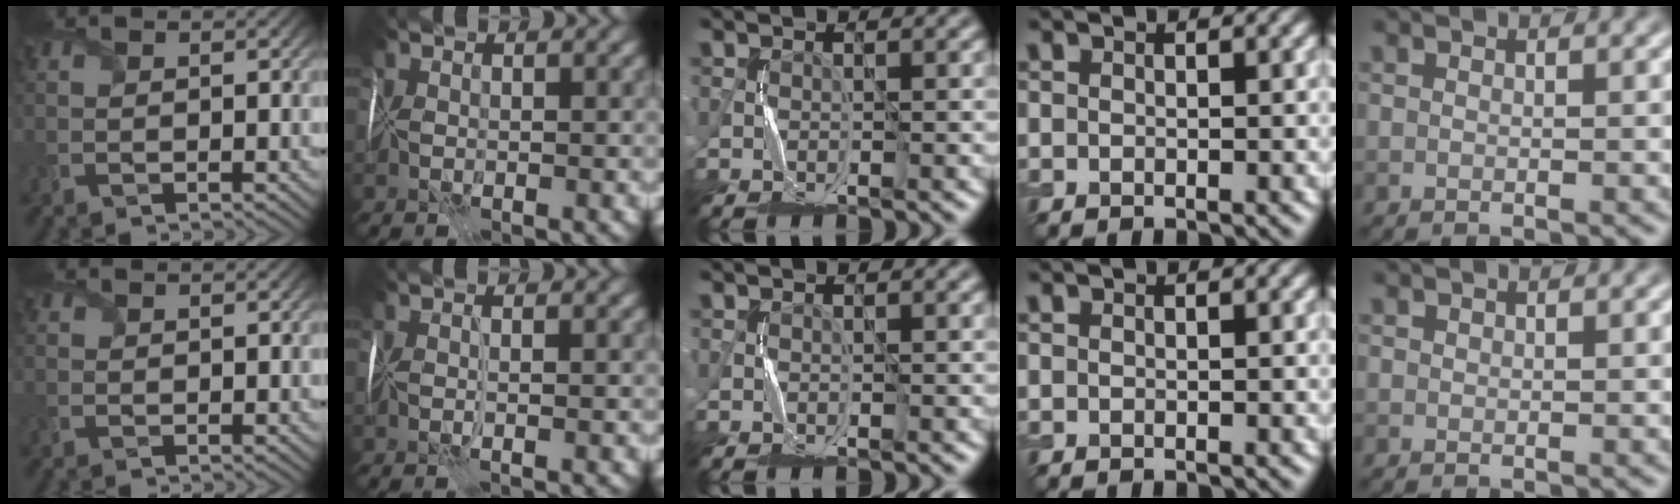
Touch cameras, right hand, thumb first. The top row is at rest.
{"index": {"total": 1.3, "force": [0.1, 0.2, 1.3], "torque": [-0.019, -0.003, -0.001]}}